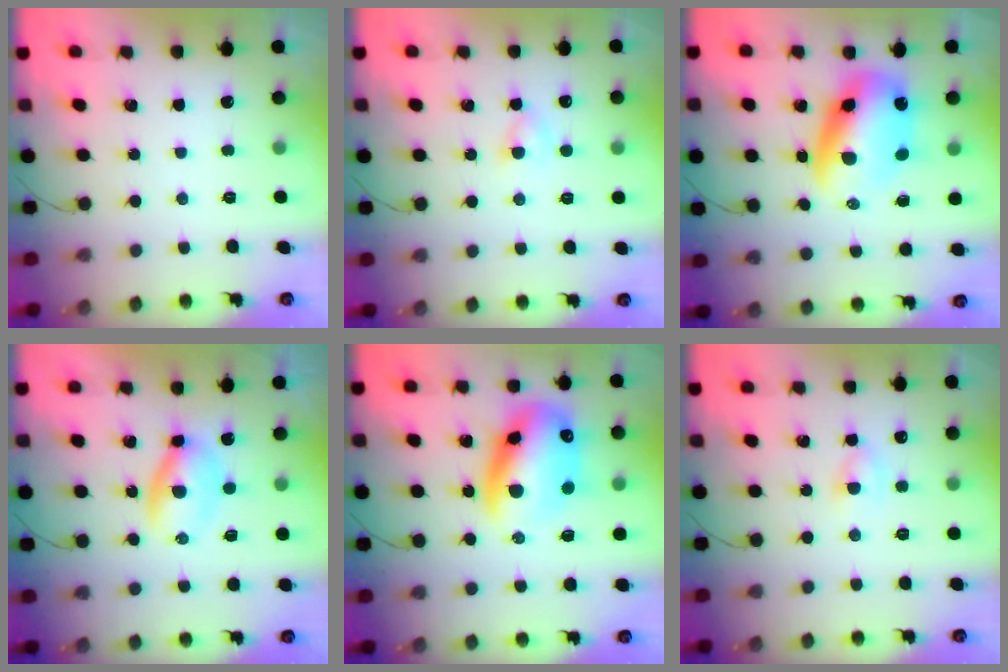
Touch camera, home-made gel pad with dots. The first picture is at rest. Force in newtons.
{"total": 1.7, "press": 1.6, "slide": 0.5}
{"total": 11.2, "press": 10.9, "slide": 2.6}
{"total": 3.7, "press": 3.6, "slide": 1.0}
{"total": 17.2, "press": 16.7, "slide": 3.9}
{"total": 2.9, "press": 2.8, "slide": 0.9}